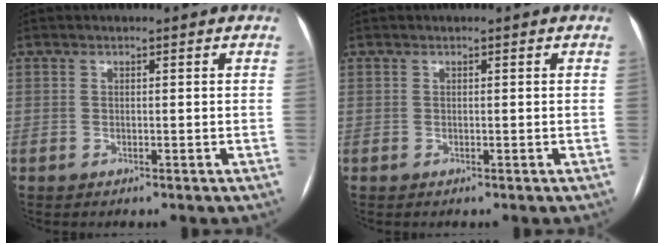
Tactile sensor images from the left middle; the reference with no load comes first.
{"total": 0.0}